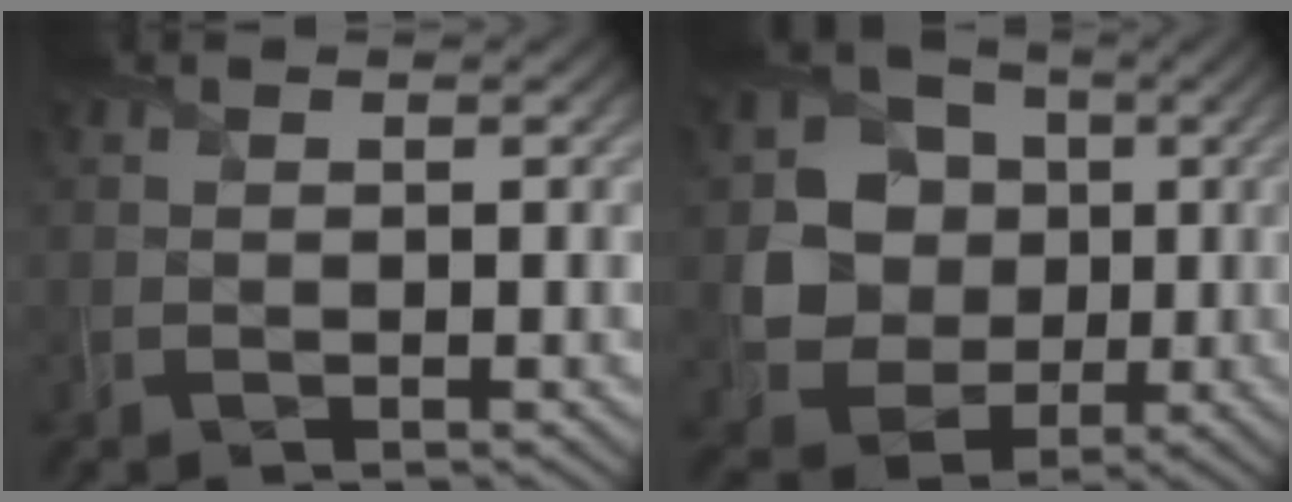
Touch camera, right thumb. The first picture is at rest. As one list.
[{"total": 8.6, "force": [0.3, 7.7, 3.9], "torque": [-0.093, -0.010, 0.004]}]